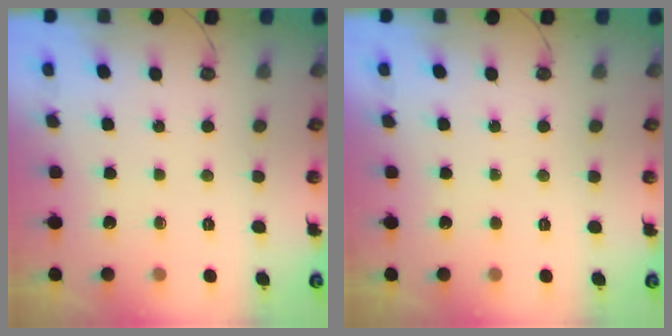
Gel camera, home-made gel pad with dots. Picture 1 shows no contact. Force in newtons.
{"total": 0.0}